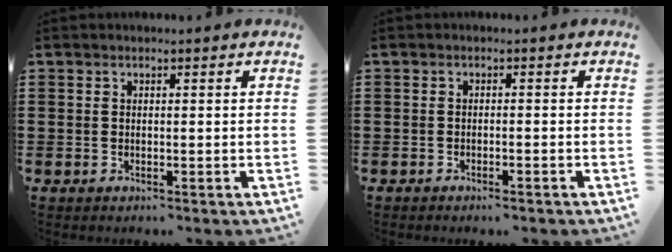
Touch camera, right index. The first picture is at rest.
{"total": 0.9, "force": [-0.8, 0.0, 0.5], "torque": [-0.010, -0.002, -0.015]}